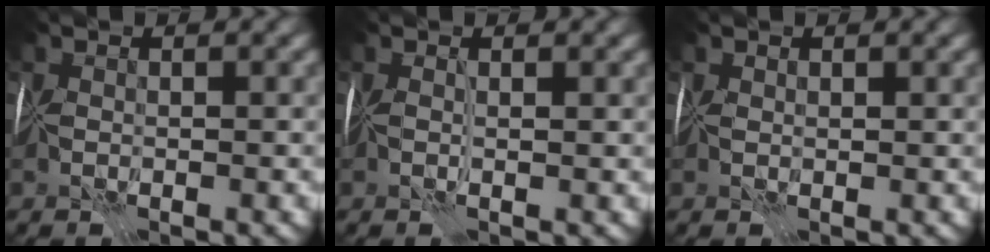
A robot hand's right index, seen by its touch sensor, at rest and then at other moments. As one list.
[{"total": 1.2, "force": [0.3, -1.1, -0.4], "torque": [0.014, -0.001, 0.008]}, {"total": 0.8, "force": [0.7, 0.0, -0.4], "torque": [0.009, 0.004, 0.017]}]